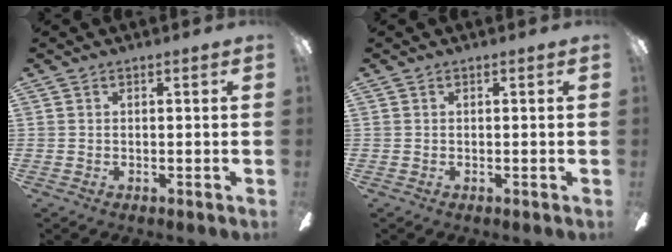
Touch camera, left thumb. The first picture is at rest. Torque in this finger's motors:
{"motor_torque": [-0.18, 0.18, 0.00, 0.00, 0.00]}